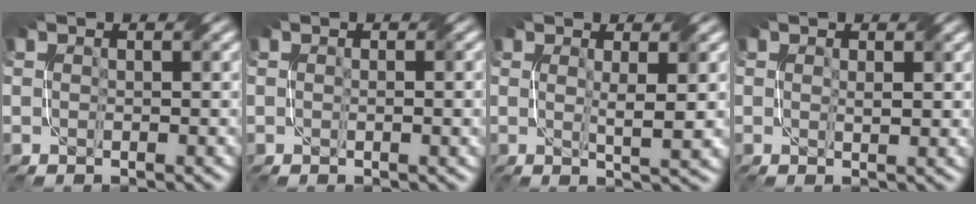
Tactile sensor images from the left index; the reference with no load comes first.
{"total": 1.7, "force": [0.1, 0.2, 1.7], "torque": [-0.023, 0.003, 0.000]}
{"total": 3.1, "force": [0.6, 0.4, 3.1], "torque": [-0.049, -0.005, 0.010]}
{"total": 1.0, "force": [0.4, 0.1, 1.0], "torque": [-0.018, -0.003, 0.008]}